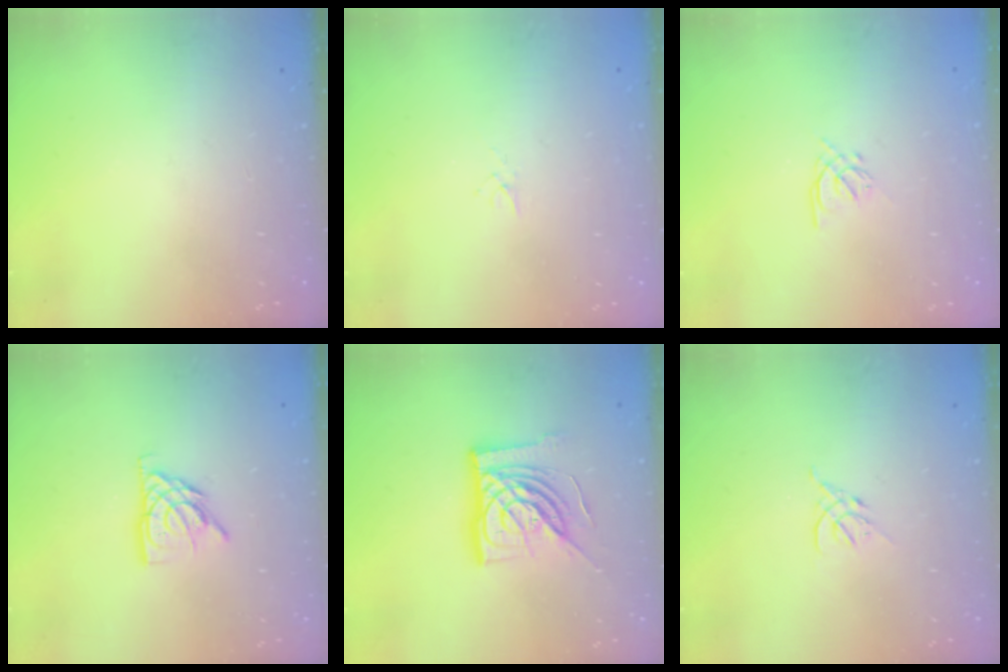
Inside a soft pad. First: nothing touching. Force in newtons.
{"total": 1.0, "press": 1.0, "slide": 0.3}
{"total": 1.2, "press": 1.1, "slide": 0.5}
{"total": 9.0, "press": 9.0, "slide": 0.6}
{"total": 15.7, "press": 15.7, "slide": 1.5}
{"total": 2.6, "press": 2.5, "slide": 0.8}